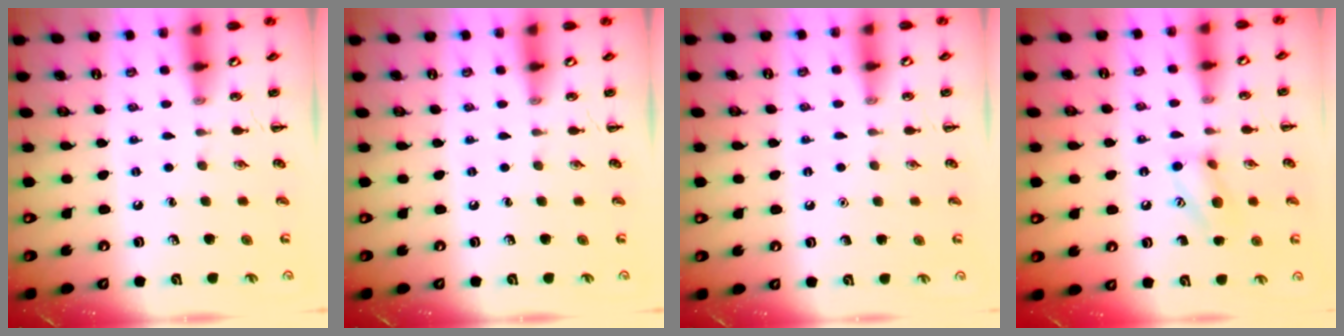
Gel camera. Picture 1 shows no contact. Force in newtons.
{"total": 0.0}
{"total": 1.6, "press": 1.5, "slide": 0.1}
{"total": 9.9, "press": 9.9, "slide": 0.8}